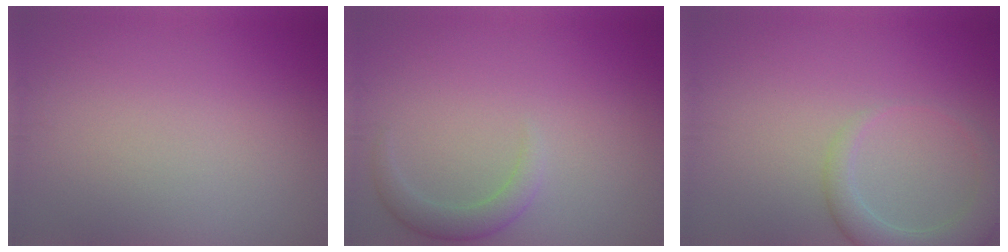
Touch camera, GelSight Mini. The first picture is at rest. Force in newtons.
{"total": 2.1, "press": 2.1, "slide": 0.2}
{"total": 3.8, "press": 3.8, "slide": 0.4}